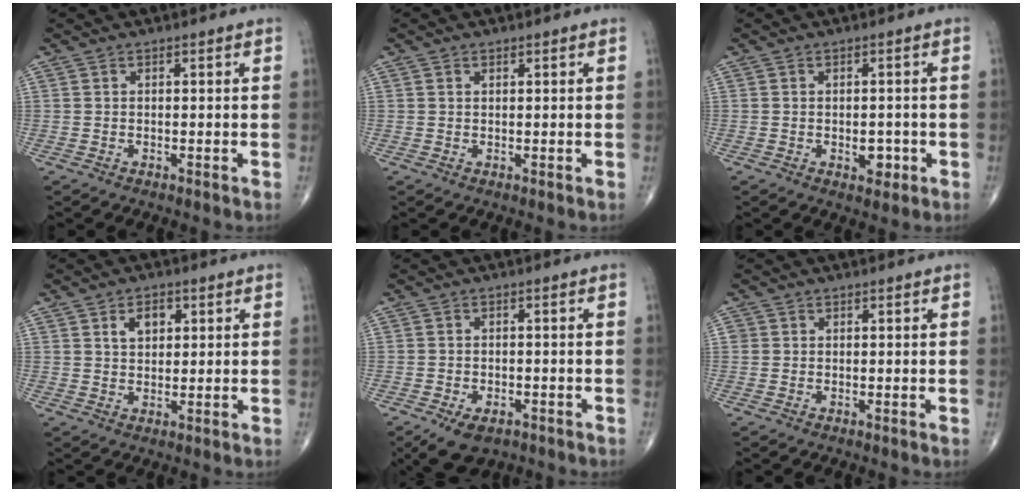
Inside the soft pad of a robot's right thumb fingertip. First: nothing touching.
{"total": 0.5, "force": [0.3, 0.4, 0.2], "torque": [-0.001, -0.002, 0.005]}
{"total": 3.3, "force": [-0.9, 2.1, 2.4], "torque": [-0.016, 0.002, -0.007]}
{"total": 4.3, "force": [1.7, 2.9, 2.7], "torque": [-0.027, -0.005, 0.028]}
{"total": 6.5, "force": [-3.8, 3.7, 3.7], "torque": [-0.057, 0.006, -0.056]}
{"total": 0.9, "force": [0.1, 0.9, 0.1], "torque": [0.006, 0.003, 0.001]}